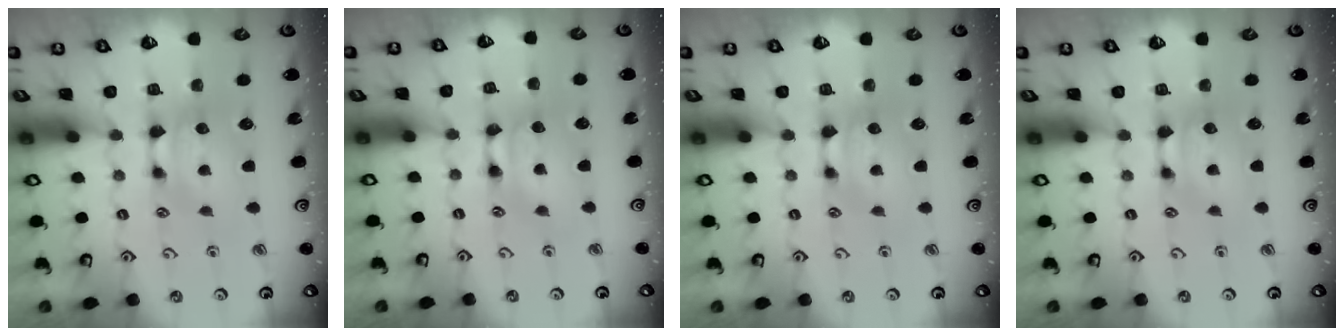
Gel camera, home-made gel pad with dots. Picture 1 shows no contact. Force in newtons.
{"total": 1.8, "press": 1.8, "slide": 0.1}
{"total": 0.0}
{"total": 0.6, "press": 0.1, "slide": 0.6}